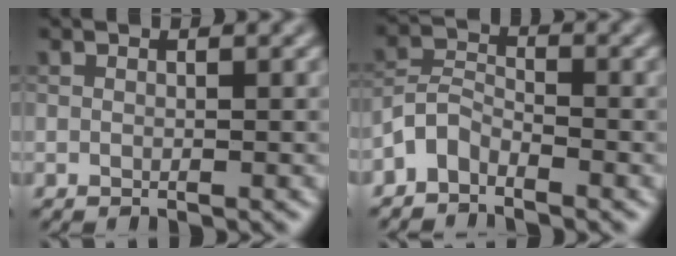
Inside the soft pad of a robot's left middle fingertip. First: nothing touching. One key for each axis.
{"total": 2.4, "fx": -2.0, "fy": 1.0, "fz": 0.9, "tx": -0.018, "ty": 0.010, "tz": -0.051}